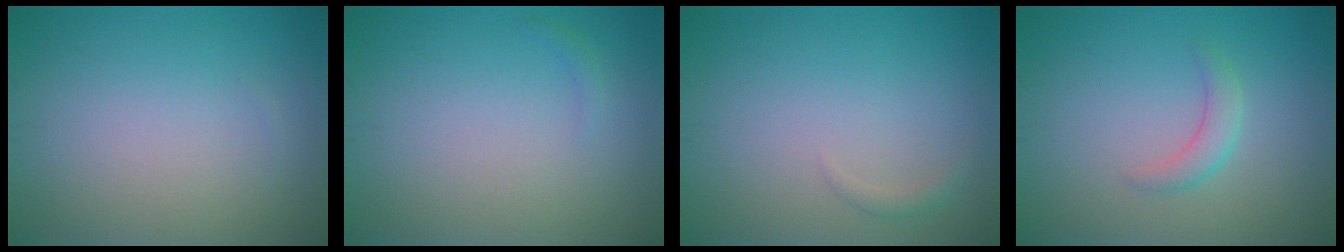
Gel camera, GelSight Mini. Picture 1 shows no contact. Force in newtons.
{"total": 0.6, "press": 0.5, "slide": 0.1}
{"total": 0.8, "press": 0.8, "slide": 0.1}
{"total": 1.8, "press": 1.8, "slide": 0.0}